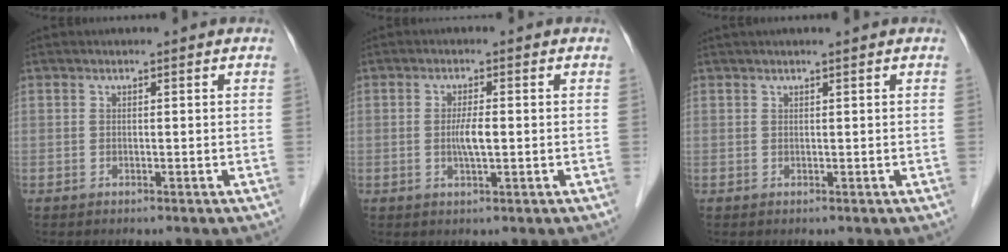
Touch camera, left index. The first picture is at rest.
{"total": 3.0, "force": [-0.2, 0.4, 2.9], "torque": [-0.058, -0.002, -0.004]}
{"total": 2.0, "force": [1.6, -0.2, 1.2], "torque": [-0.014, 0.019, 0.028]}